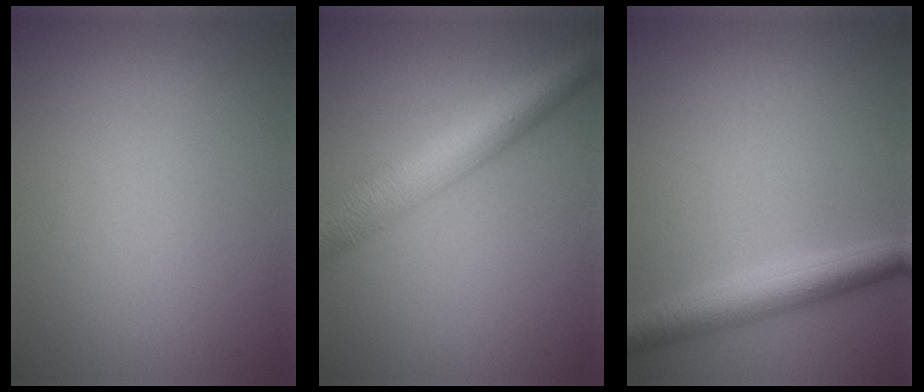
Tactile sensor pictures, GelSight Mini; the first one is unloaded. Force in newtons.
{"total": 6.2, "press": 6.2, "slide": 0.1}
{"total": 4.2, "press": 4.2, "slide": 0.1}